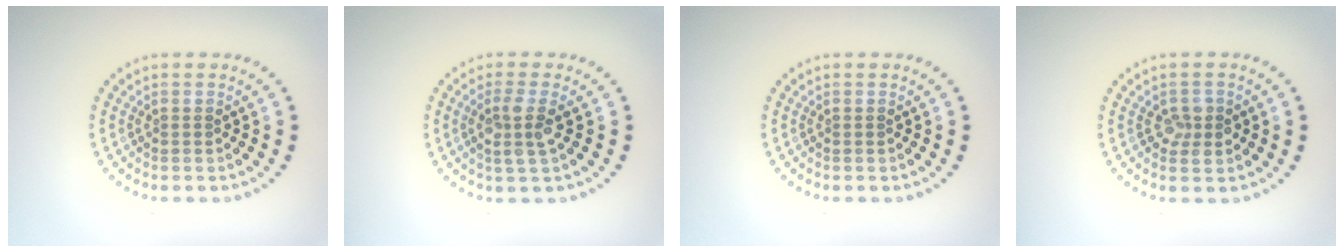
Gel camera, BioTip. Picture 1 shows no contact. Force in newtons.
{"total": 2.5, "press": 2.1, "slide": 1.3}
{"total": 0.0}
{"total": 2.0, "press": 1.9, "slide": 0.3}